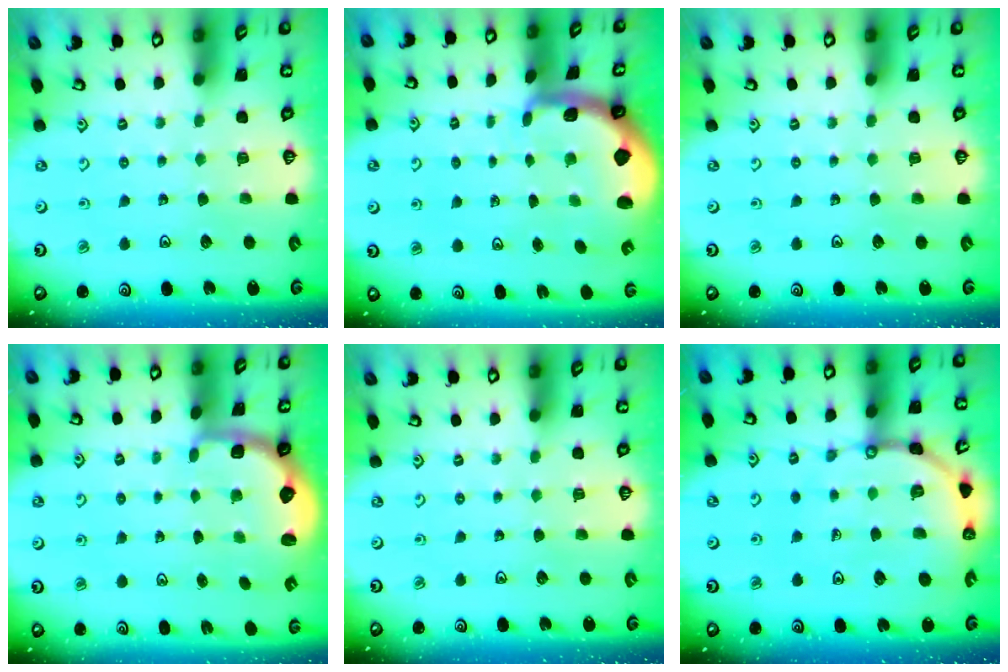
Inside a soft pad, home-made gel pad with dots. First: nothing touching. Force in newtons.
{"total": 1.7, "press": 1.7, "slide": 0.4}
{"total": 0.0}
{"total": 2.6, "press": 2.0, "slide": 1.7}
{"total": 0.0}
{"total": 11.4, "press": 11.3, "slide": 1.5}